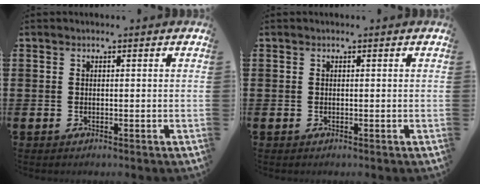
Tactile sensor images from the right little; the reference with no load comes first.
{"total": 0.0}